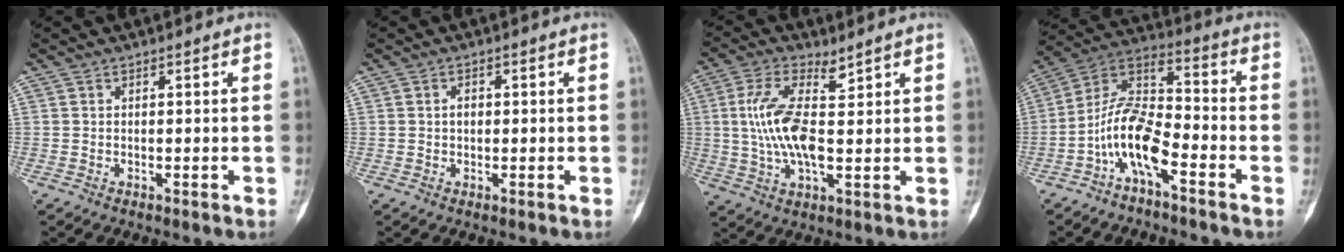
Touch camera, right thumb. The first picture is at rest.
{"total": 1.4, "force": [0.0, 1.0, 1.0], "torque": [-0.013, 0.003, -0.002]}
{"total": 10.7, "force": [3.0, 4.6, 9.2], "torque": [-0.198, 0.002, 0.059]}
{"total": 12.2, "force": [-5.5, 4.7, 9.9], "torque": [-0.194, 0.069, -0.112]}